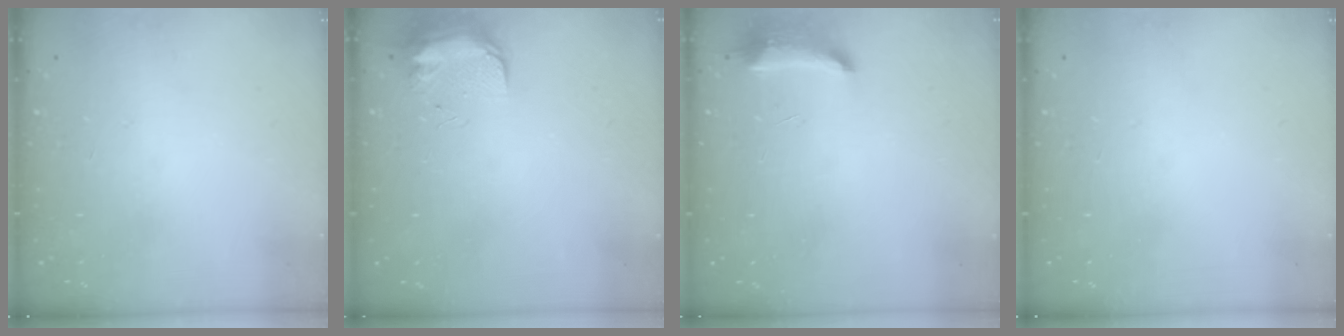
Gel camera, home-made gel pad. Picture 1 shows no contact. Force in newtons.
{"total": 8.7, "press": 8.7, "slide": 0.6}
{"total": 8.3, "press": 8.1, "slide": 1.5}
{"total": 0.0}